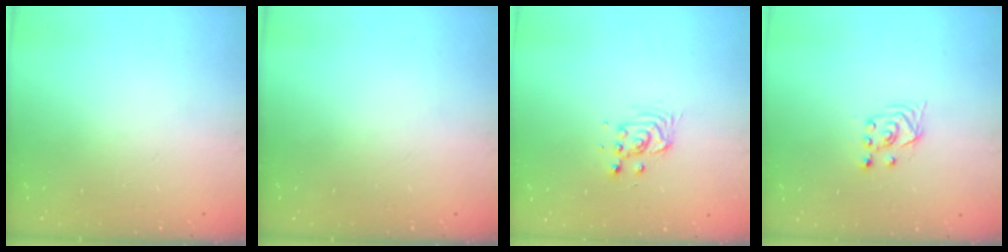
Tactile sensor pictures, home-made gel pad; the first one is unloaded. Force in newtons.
{"total": 0.0}
{"total": 3.4, "press": 3.4, "slide": 0.4}
{"total": 2.9, "press": 2.5, "slide": 1.4}